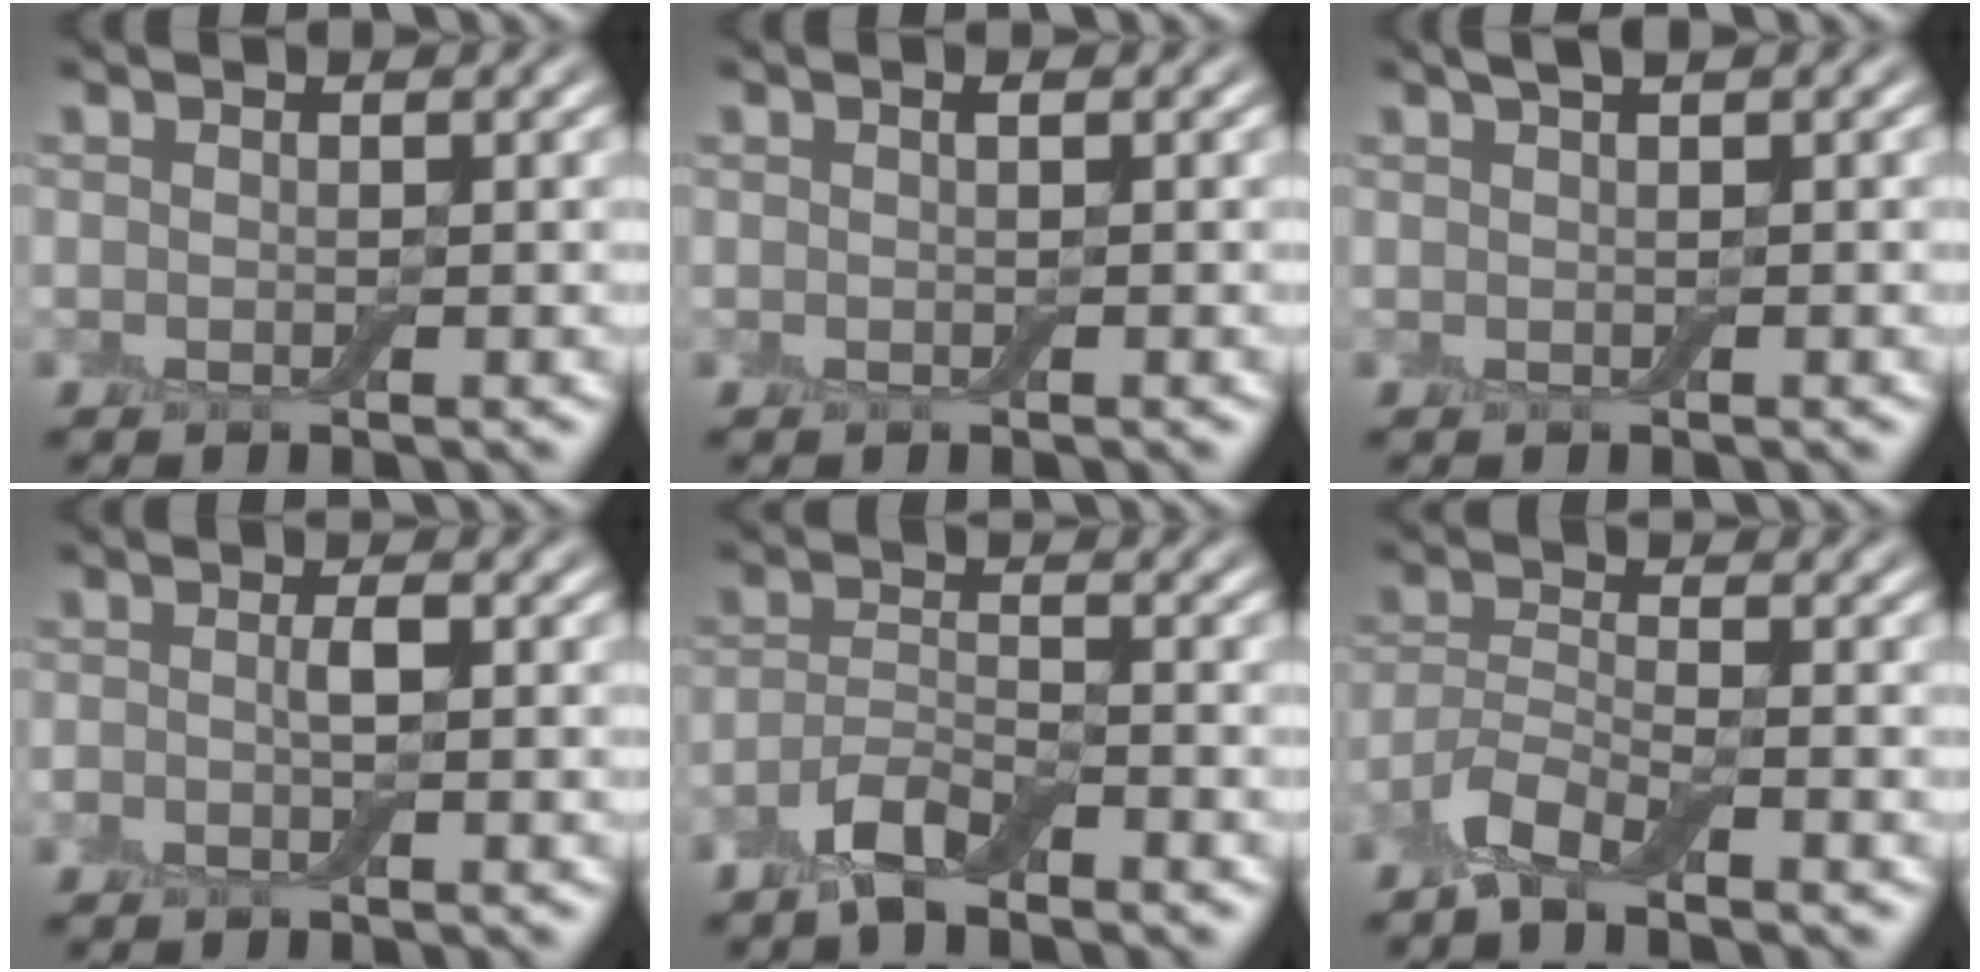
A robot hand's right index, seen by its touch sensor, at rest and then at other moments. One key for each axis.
{"total": 0.5, "fx": 0.2, "fy": 0.0, "fz": 0.5, "tx": -0.010, "ty": 0.003, "tz": 0.001}
{"total": 1.7, "fx": 1.0, "fy": 0.2, "fz": 1.3, "tx": -0.021, "ty": 0.001, "tz": 0.015}
{"total": 1.5, "fx": -0.4, "fy": 0.5, "fz": 1.3, "tx": -0.027, "ty": 0.001, "tz": -0.009}
{"total": 3.2, "fx": -2.3, "fy": 0.9, "fz": 2.0, "tx": -0.043, "ty": -0.001, "tz": -0.052}
{"total": 3.5, "fx": -2.7, "fy": 0.8, "fz": 2.0, "tx": -0.045, "ty": -0.003, "tz": -0.065}